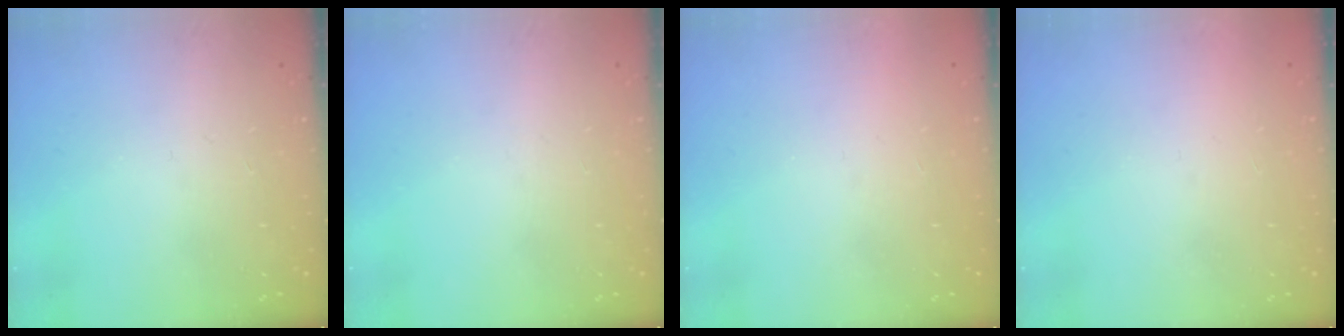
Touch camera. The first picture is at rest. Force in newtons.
{"total": 0.0}
{"total": 1.5, "press": 1.5, "slide": 0.1}
{"total": 1.5, "press": 1.5, "slide": 0.1}